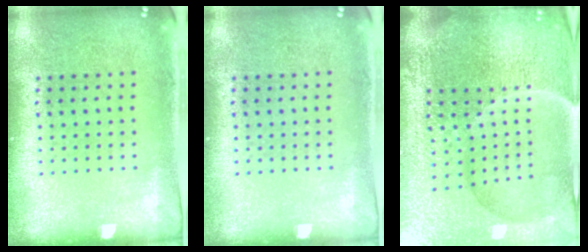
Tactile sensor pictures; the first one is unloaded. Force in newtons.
{"total": 0.0}
{"total": 7.0, "press": 6.2, "slide": 3.4}